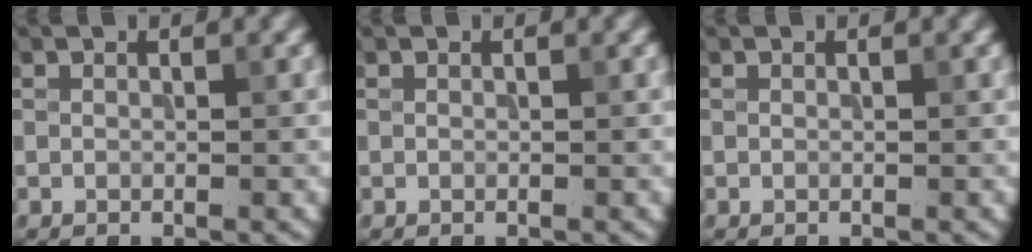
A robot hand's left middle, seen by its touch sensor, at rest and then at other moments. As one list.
[{"total": 0.0}, {"total": 0.0}]